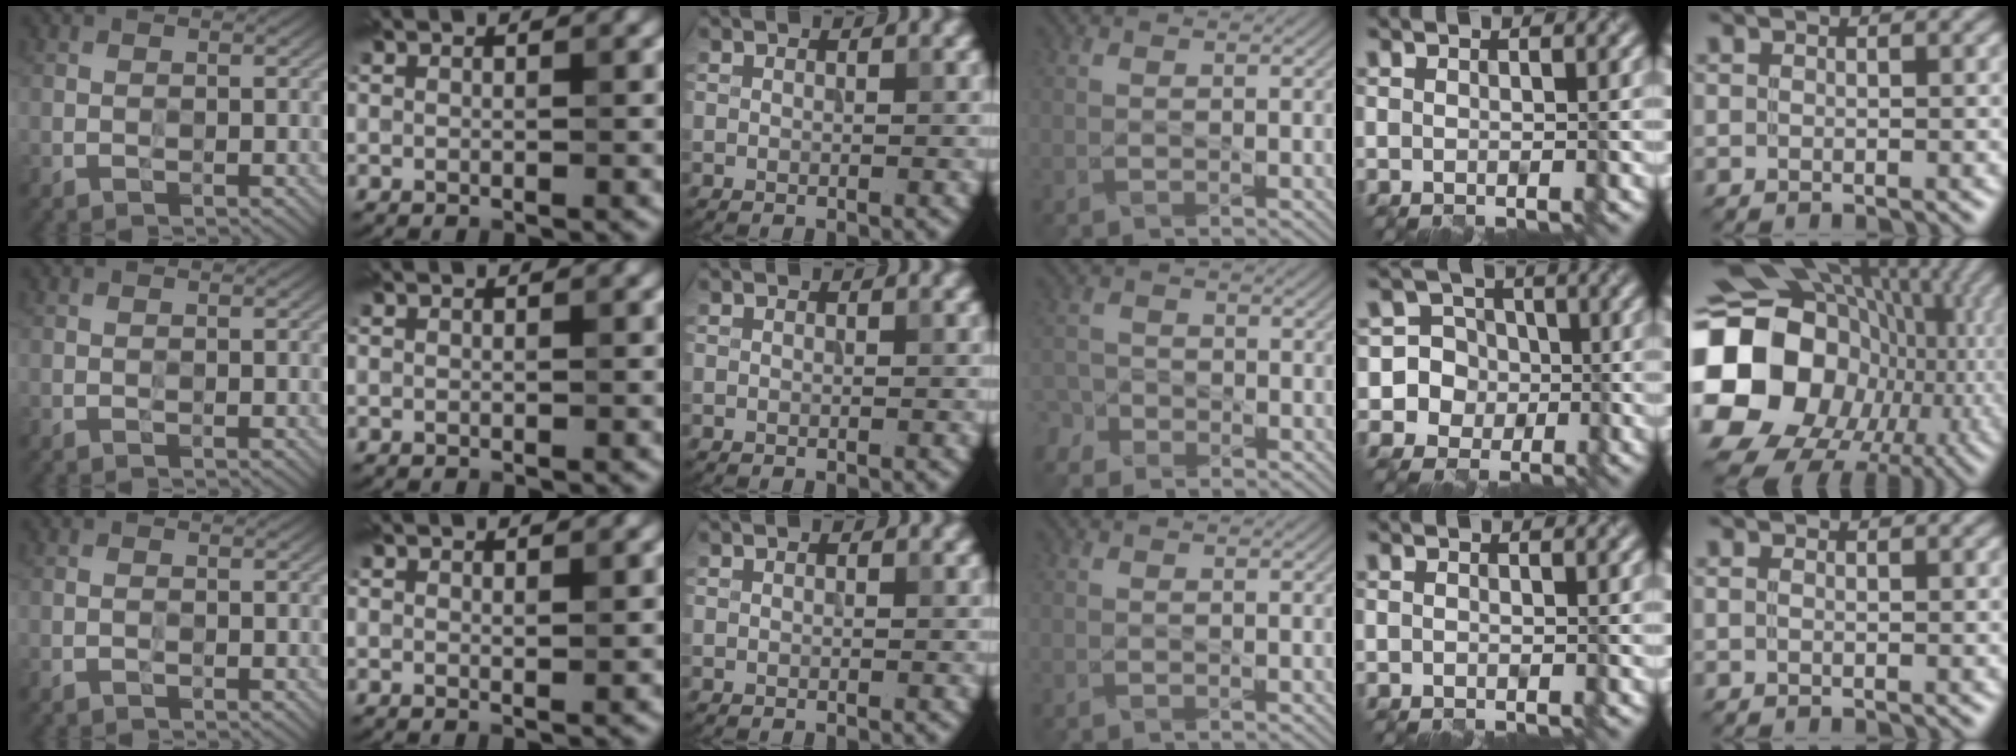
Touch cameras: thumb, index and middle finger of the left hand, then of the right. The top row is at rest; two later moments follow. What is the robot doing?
{"motion": "wipe", "object": "plastic plate"}